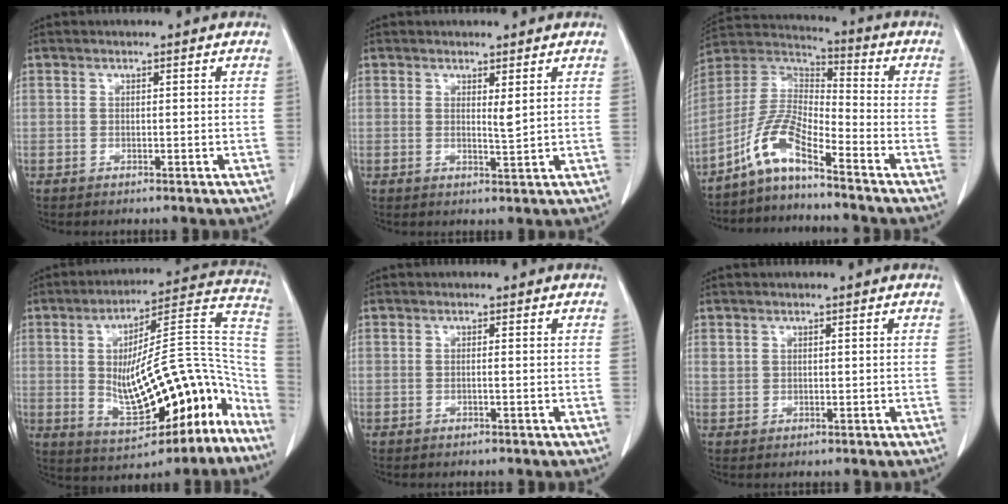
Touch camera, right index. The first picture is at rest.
{"total": 1.6, "force": [0.7, 0.0, 1.5], "torque": [-0.029, -0.008, 0.013]}
{"total": 8.6, "force": [-6.4, 1.1, 5.7], "torque": [-0.133, 0.015, -0.130]}
{"total": 20.6, "force": [-8.5, 6.9, 17.5], "torque": [-0.204, 0.044, -0.112]}
{"total": 0.6, "force": [-0.2, -0.1, 0.6], "torque": [-0.008, 0.001, -0.003]}
{"total": 1.1, "force": [0.6, 0.9, 0.4], "torque": [-0.005, 0.006, 0.013]}